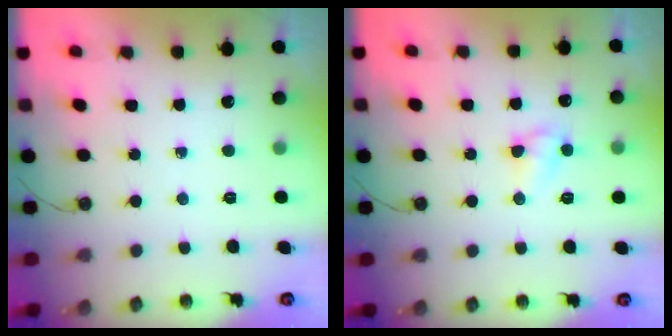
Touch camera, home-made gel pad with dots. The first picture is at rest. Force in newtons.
{"total": 4.2, "press": 4.2, "slide": 0.3}